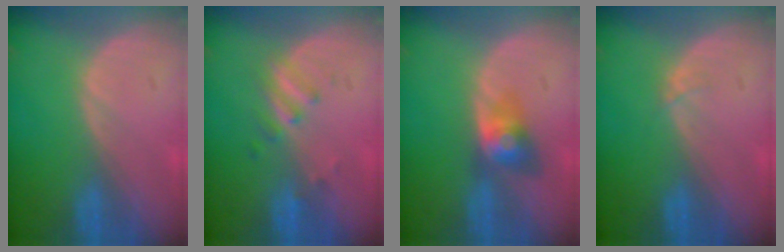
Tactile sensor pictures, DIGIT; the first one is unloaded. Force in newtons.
{"total": 3.1, "press": 2.8, "slide": 1.2}
{"total": 4.0, "press": 4.0, "slide": 0.2}
{"total": 0.5, "press": 0.5, "slide": 0.1}